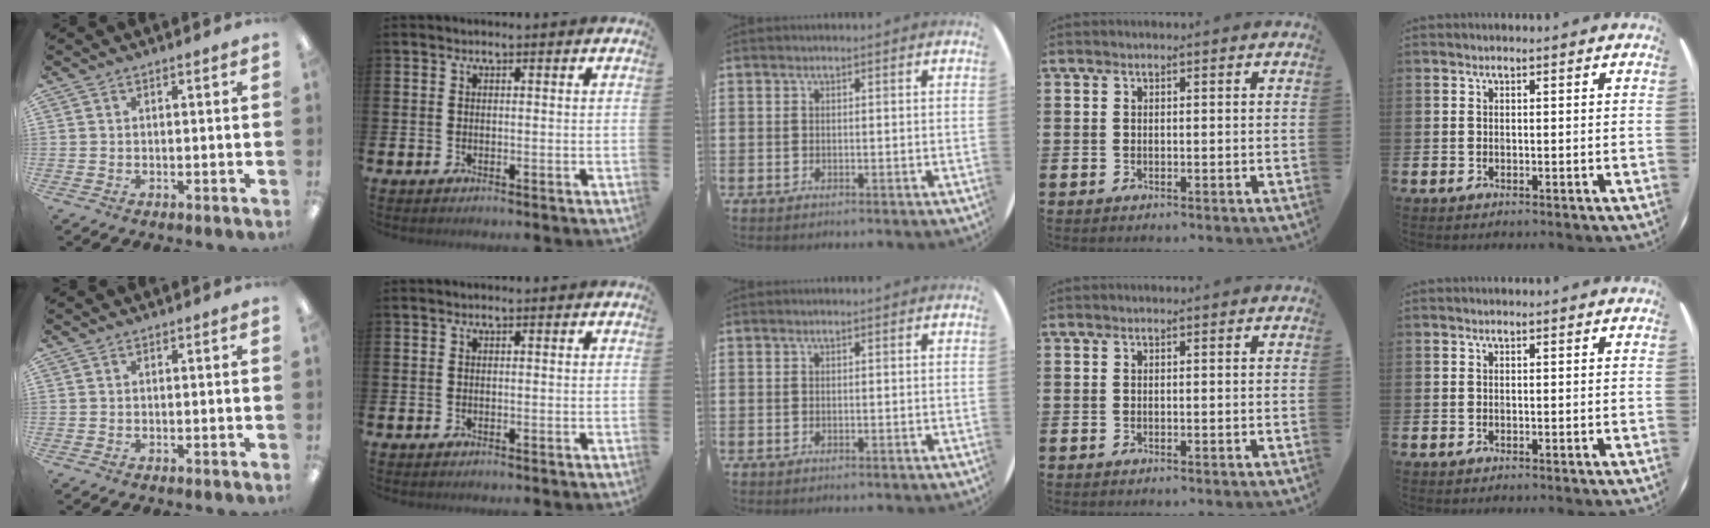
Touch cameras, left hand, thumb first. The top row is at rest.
{}